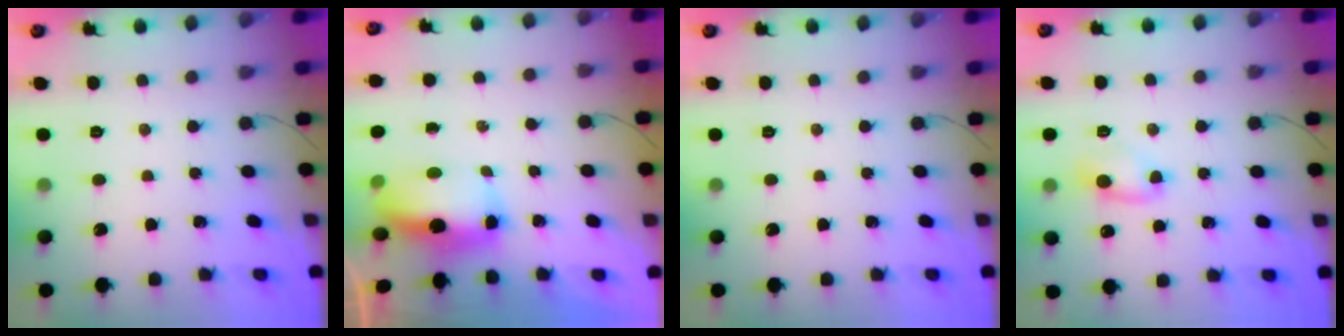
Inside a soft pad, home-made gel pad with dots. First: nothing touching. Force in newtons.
{"total": 9.1, "press": 8.0, "slide": 4.3}
{"total": 0.0}
{"total": 5.0, "press": 4.8, "slide": 1.4}